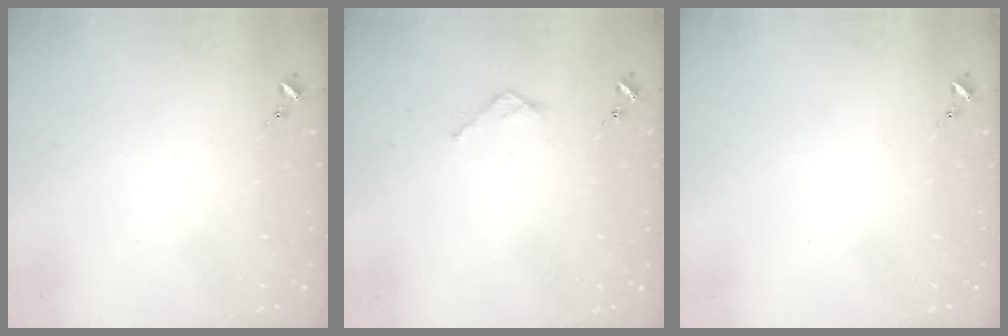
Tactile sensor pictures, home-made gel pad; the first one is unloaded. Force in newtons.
{"total": 2.7, "press": 2.7, "slide": 0.2}
{"total": 0.0}